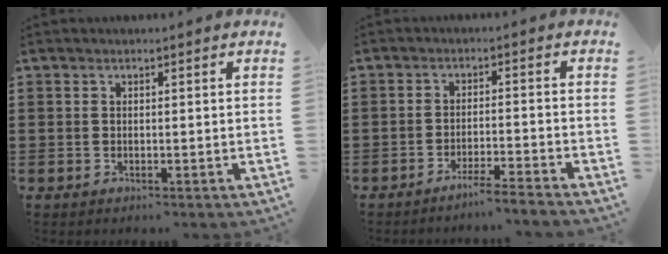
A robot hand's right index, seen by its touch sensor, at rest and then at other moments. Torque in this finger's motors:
{"motor_torque": [1.37, 0.77, 0.05, -0.01]}